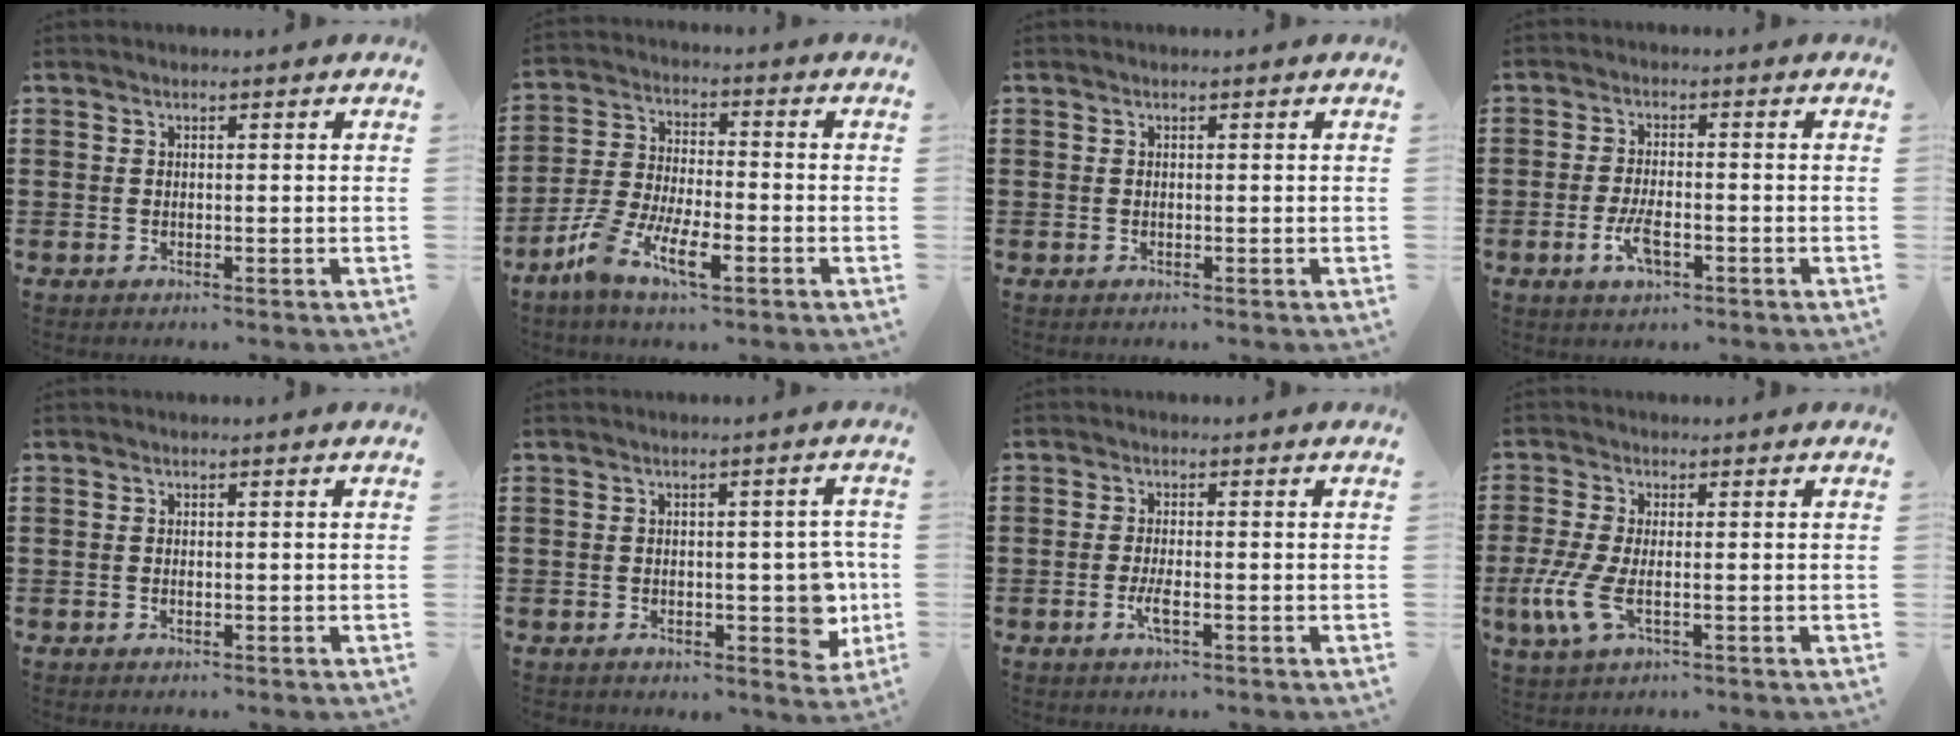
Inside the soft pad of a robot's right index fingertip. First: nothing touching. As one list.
[{"total": 8.9, "force": [-5.0, 3.1, 6.7], "torque": [-0.162, -0.006, -0.098]}, {"total": 0.0}, {"total": 4.6, "force": [-1.8, 1.8, 3.8], "torque": [-0.084, -0.001, -0.036]}, {"total": 0.0}, {"total": 6.5, "force": [-0.9, 4.1, 4.9], "torque": [-0.055, 0.003, -0.017]}, {"total": 2.8, "force": [-1.0, 0.5, 2.5], "torque": [-0.057, -0.007, -0.021]}, {"total": 6.0, "force": [-1.6, 2.2, 5.3], "torque": [-0.134, -0.017, -0.033]}]